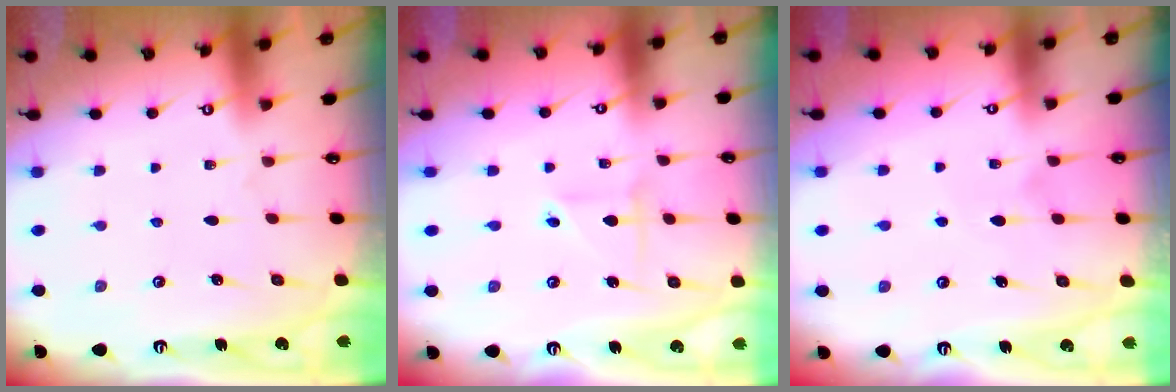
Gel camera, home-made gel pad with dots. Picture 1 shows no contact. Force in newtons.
{"total": 2.5, "press": 2.5, "slide": 0.1}
{"total": 6.4, "press": 6.4, "slide": 0.8}